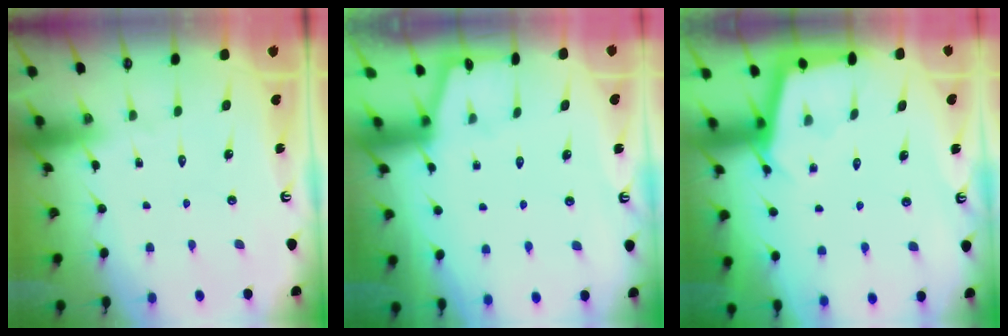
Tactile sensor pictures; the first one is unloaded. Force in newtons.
{"total": 0.8, "press": 0.7, "slide": 0.2}
{"total": 3.0, "press": 3.0, "slide": 0.3}